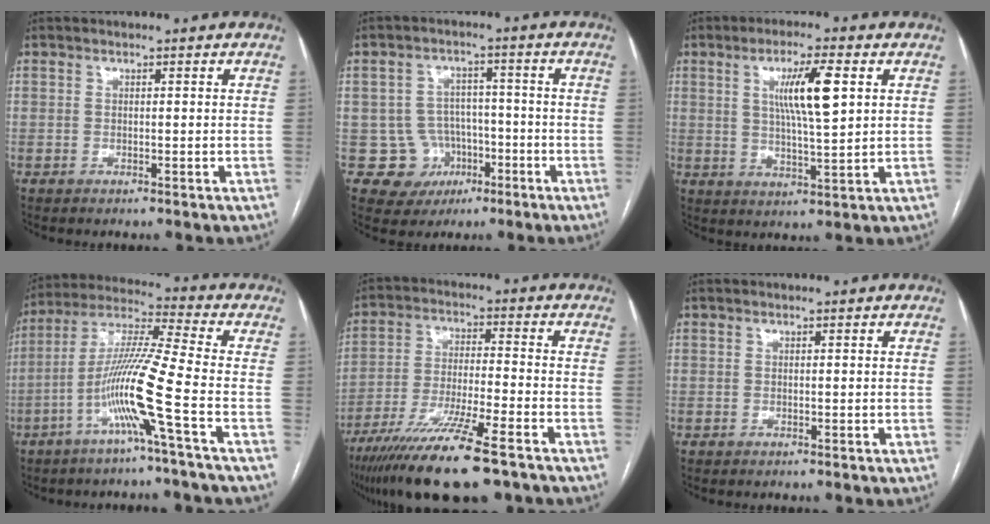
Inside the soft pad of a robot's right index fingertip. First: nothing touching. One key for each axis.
{"total": 7.1, "fx": -2.3, "fy": 6.8, "fz": 0.5, "tx": 0.000, "ty": 0.015, "tz": -0.028}
{"total": 8.5, "fx": 2.5, "fy": 0.7, "fz": 8.1, "tx": -0.145, "ty": 0.000, "tz": 0.045}
{"total": 12.3, "fx": -4.8, "fy": -2.0, "fz": 11.1, "tx": -0.218, "ty": 0.000, "tz": -0.099}
{"total": 15.8, "fx": -11.1, "fy": 1.1, "fz": 11.2, "tx": -0.208, "ty": -0.047, "tz": -0.193}
{"total": 0.0}